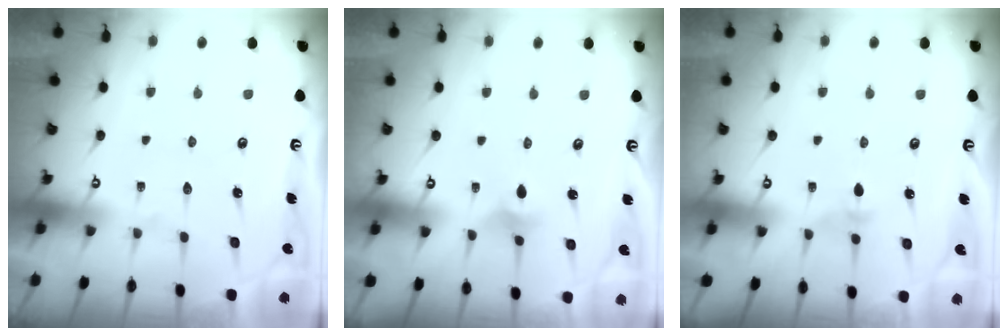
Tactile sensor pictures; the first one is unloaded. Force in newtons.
{"total": 4.7, "press": 4.6, "slide": 0.7}
{"total": 2.8, "press": 2.7, "slide": 0.8}